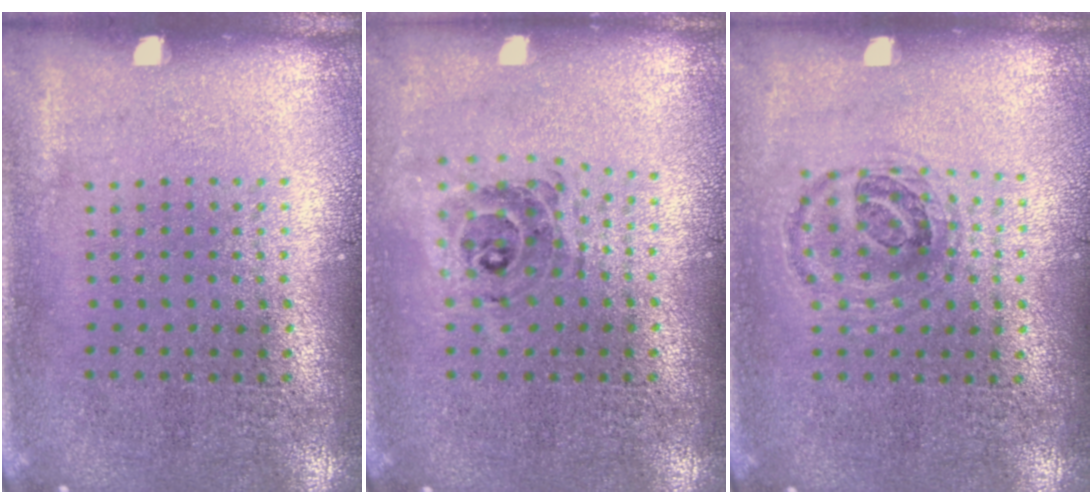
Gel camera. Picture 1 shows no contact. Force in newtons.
{"total": 0.6, "press": 0.6, "slide": 0.2}
{"total": 1.0, "press": 0.9, "slide": 0.2}